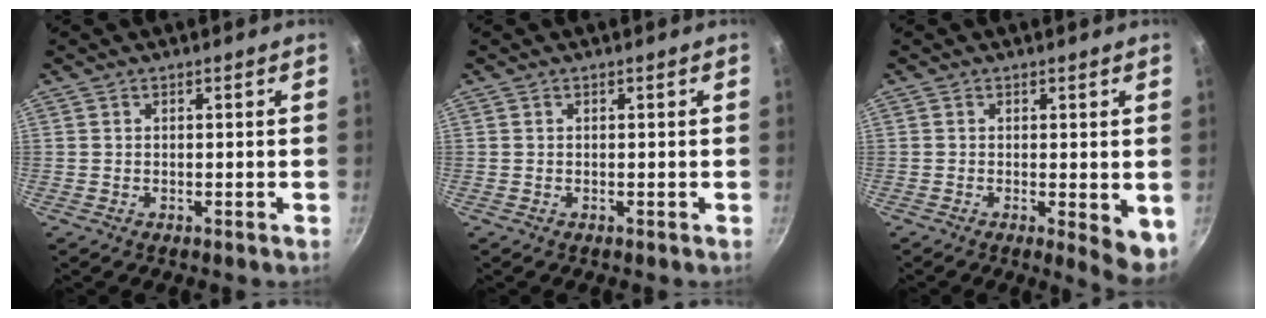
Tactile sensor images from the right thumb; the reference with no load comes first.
{"total": 0.0}
{"total": 5.4, "force": [-0.7, 1.8, 5.0], "torque": [-0.055, -0.008, -0.006]}